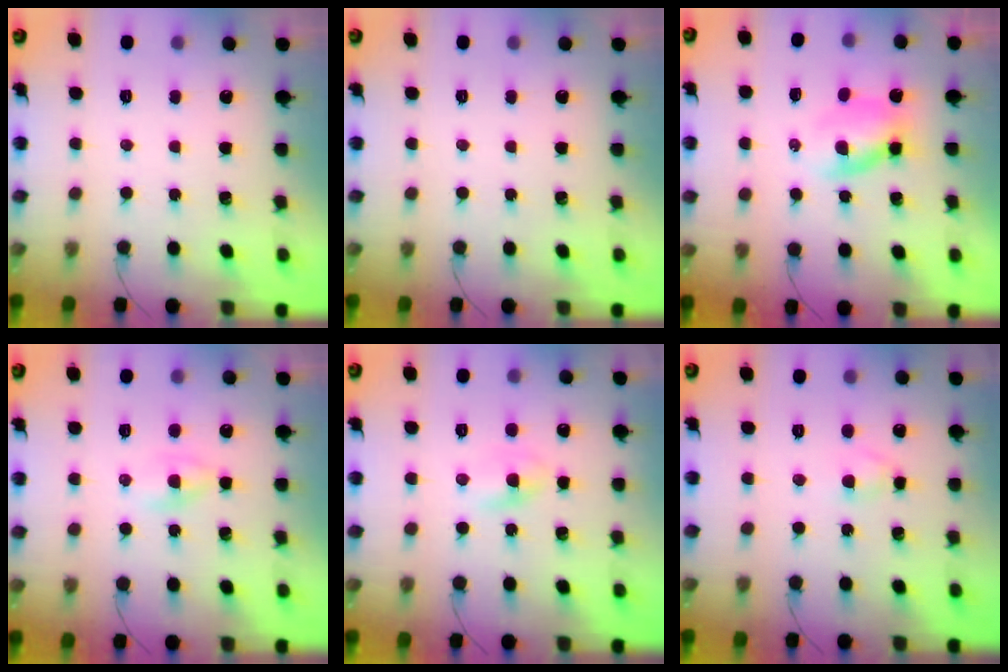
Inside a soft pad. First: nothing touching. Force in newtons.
{"total": 0.0}
{"total": 3.3, "press": 3.3, "slide": 0.7}
{"total": 2.7, "press": 2.4, "slide": 1.1}
{"total": 2.8, "press": 2.6, "slide": 1.1}
{"total": 2.6, "press": 2.4, "slide": 1.1}